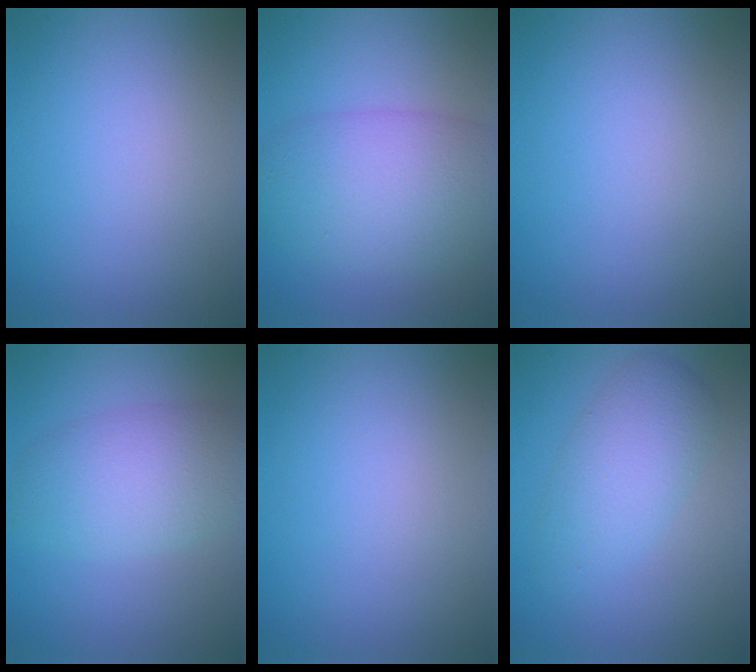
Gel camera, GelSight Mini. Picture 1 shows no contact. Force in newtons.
{"total": 7.5, "press": 7.4, "slide": 0.2}
{"total": 0.0}
{"total": 5.3, "press": 5.3, "slide": 0.1}
{"total": 0.0}
{"total": 4.2, "press": 4.2, "slide": 0.1}